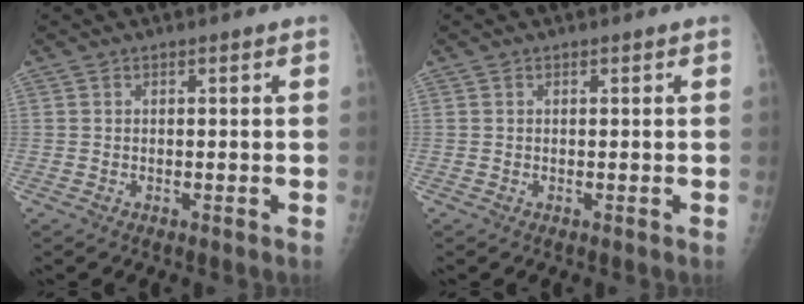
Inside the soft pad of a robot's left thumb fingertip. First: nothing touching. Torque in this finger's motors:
{"motor_torque": [0.00, 0.00, -0.01, -0.01, 0.00]}